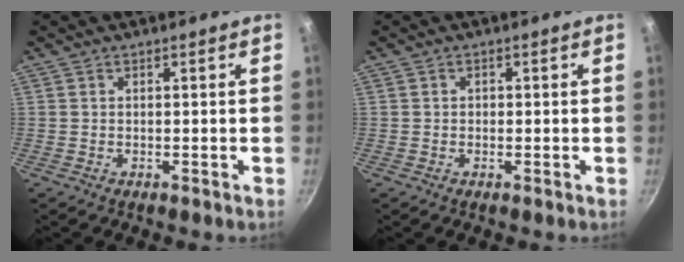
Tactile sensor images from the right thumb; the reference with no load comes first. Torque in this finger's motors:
{"motor_torque": [-0.34, 0.16, -0.36, 0.28, -0.03]}